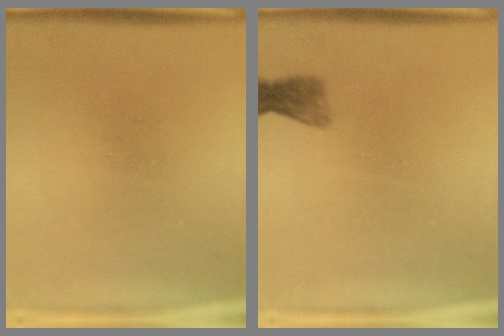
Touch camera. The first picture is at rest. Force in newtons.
{"total": 2.1}